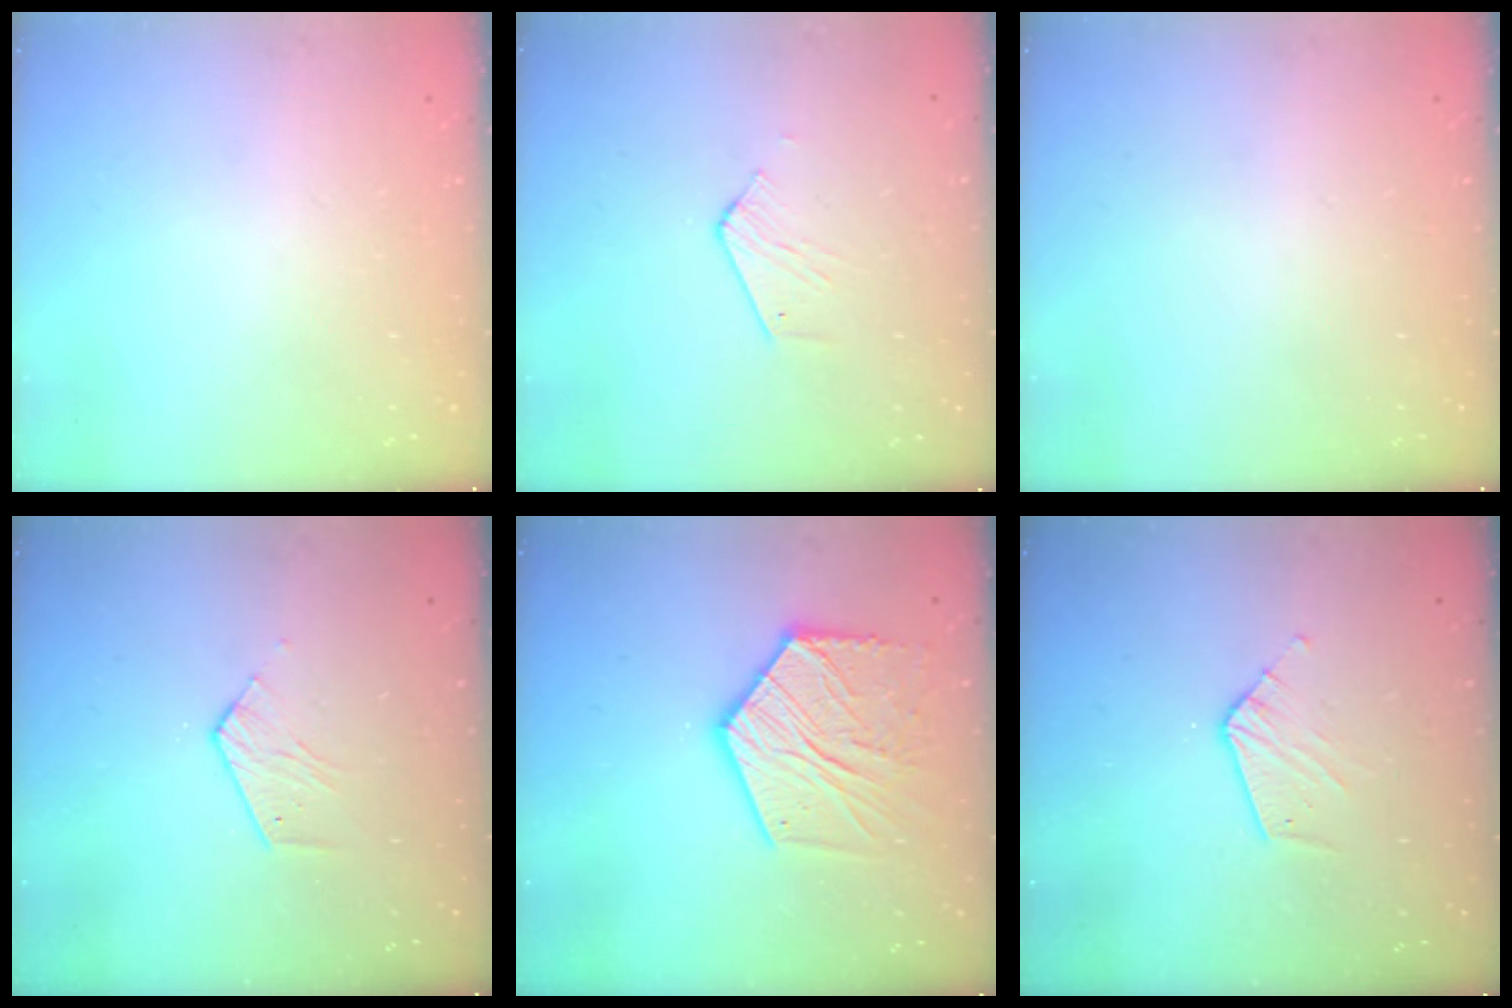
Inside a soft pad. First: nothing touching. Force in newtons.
{"total": 2.8, "press": 2.8, "slide": 0.4}
{"total": 0.0}
{"total": 3.7, "press": 3.7, "slide": 0.3}
{"total": 15.8, "press": 15.7, "slide": 1.2}
{"total": 6.9, "press": 6.9, "slide": 0.1}